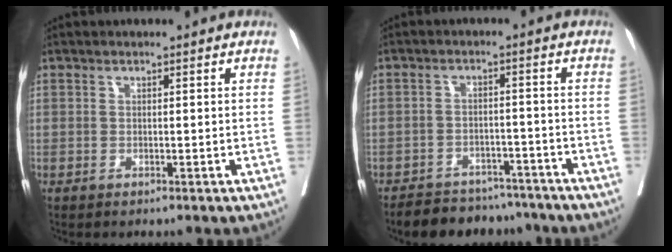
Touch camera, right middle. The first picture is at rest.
{"total": 10.2, "force": [-9.1, 4.2, 1.9], "torque": [-0.017, 0.012, -0.120]}